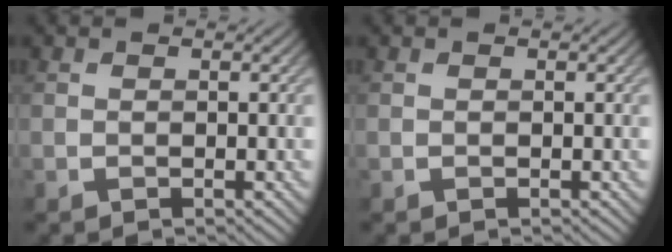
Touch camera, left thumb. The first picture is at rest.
{"total": 0.0}